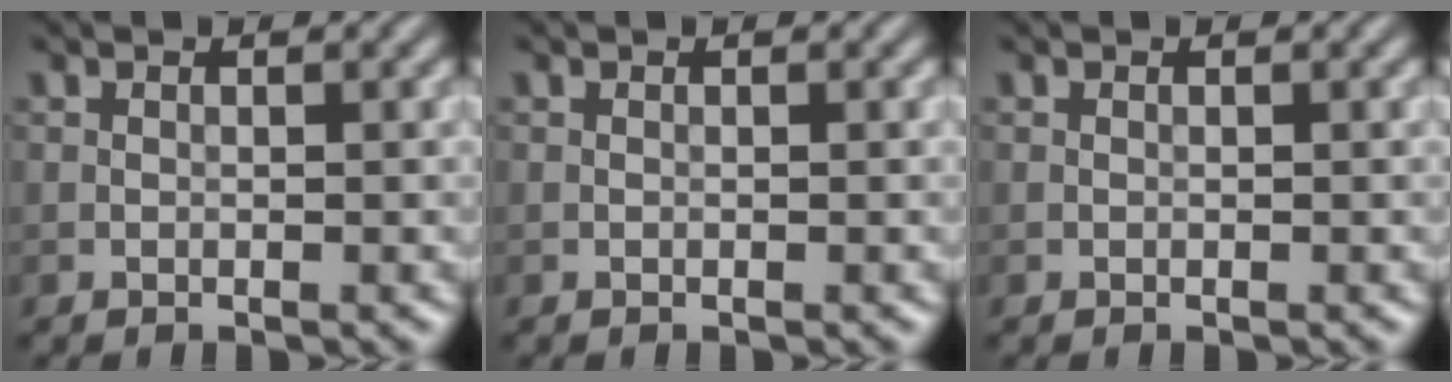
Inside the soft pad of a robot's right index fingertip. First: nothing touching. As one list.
[{"total": 0.0}, {"total": 0.0}]